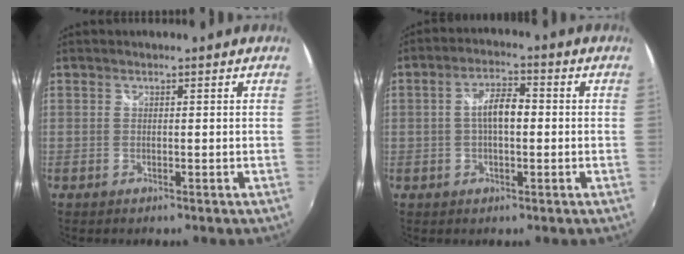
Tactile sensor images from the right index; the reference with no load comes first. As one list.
[{"total": 5.6, "force": [-0.1, 2.3, 5.1], "torque": [-0.094, 0.012, -0.002]}]